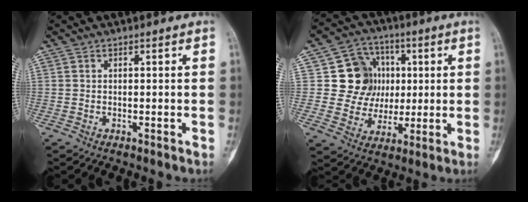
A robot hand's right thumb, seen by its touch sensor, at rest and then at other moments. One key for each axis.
{"total": 12.6, "fx": 2.2, "fy": 11.4, "fz": 4.8, "tx": -0.018, "ty": 0.007, "tz": 0.042}